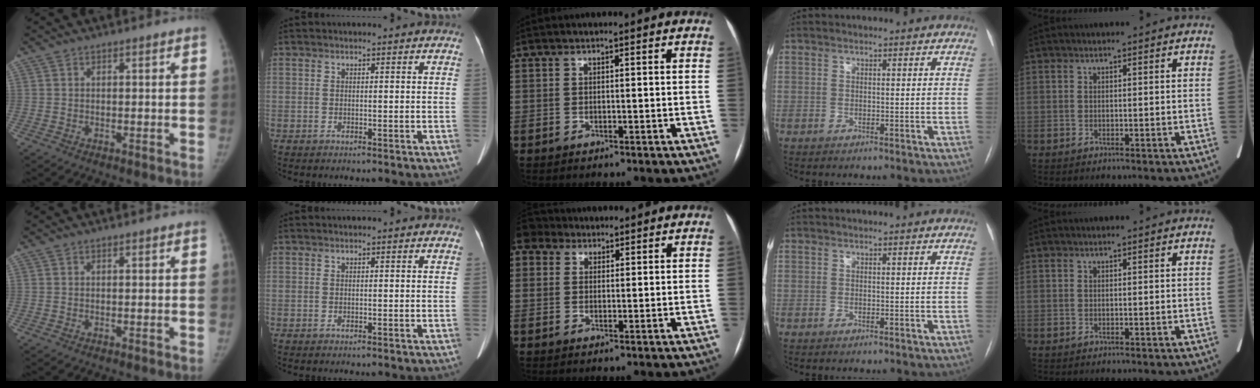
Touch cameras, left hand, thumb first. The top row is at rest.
{"middle": {"total": 4.1, "force": [2.8, 3.0, 0.7], "torque": [-0.022, 0.029, 0.055]}}